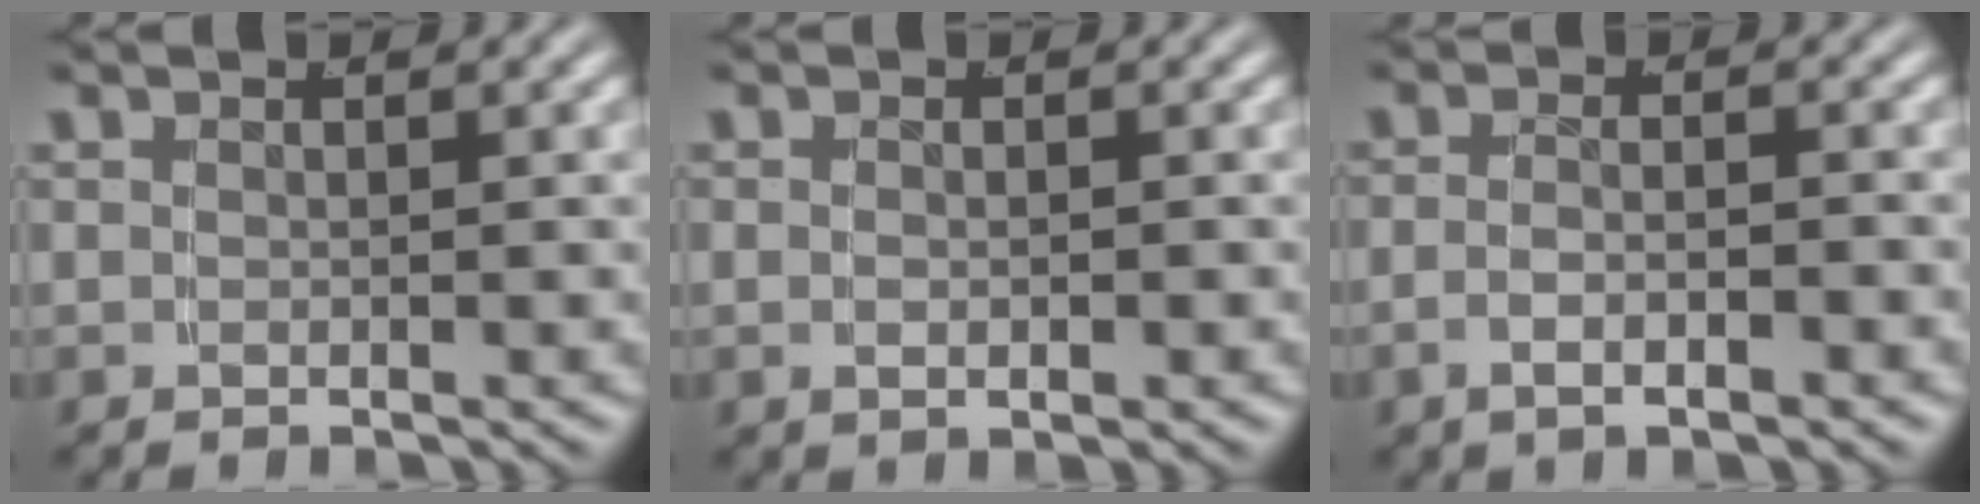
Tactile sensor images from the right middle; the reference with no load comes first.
{"total": 0.9, "force": [-0.3, 0.1, 0.9], "torque": [-0.018, -0.007, 0.001]}
{"total": 2.5, "force": [-1.6, 0.4, 1.8], "torque": [-0.039, -0.007, -0.024]}